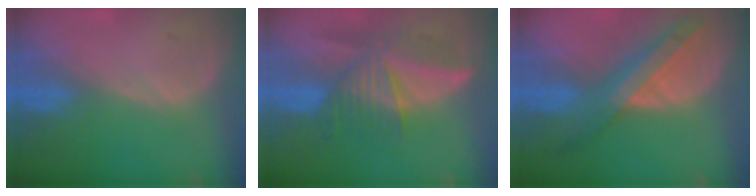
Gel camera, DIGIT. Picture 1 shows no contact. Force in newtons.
{"total": 7.7, "press": 7.4, "slide": 2.0}
{"total": 8.1, "press": 7.2, "slide": 3.7}